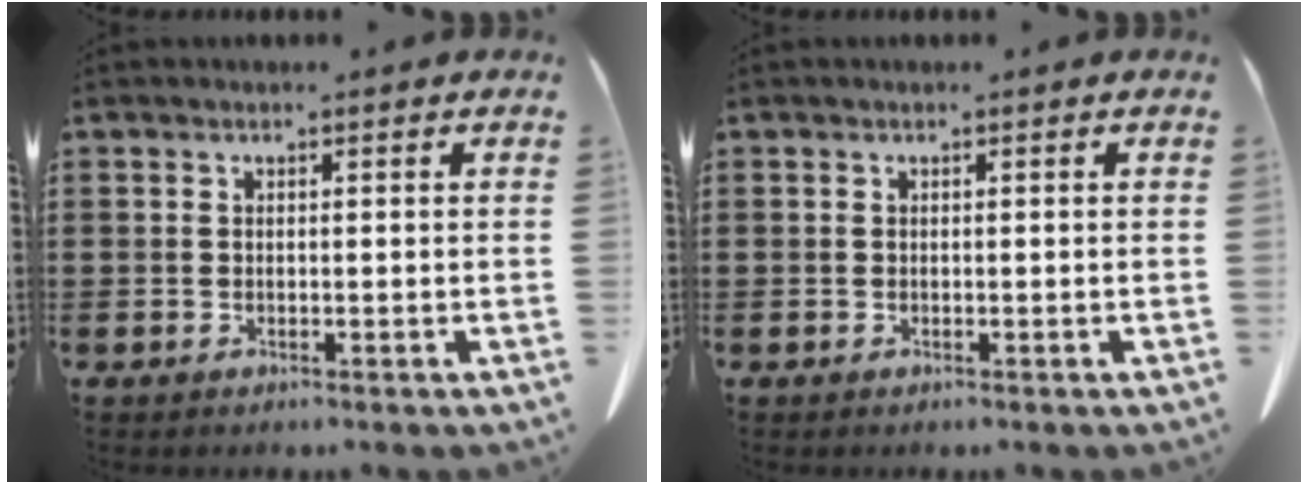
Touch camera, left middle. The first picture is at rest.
{"total": 0.0}